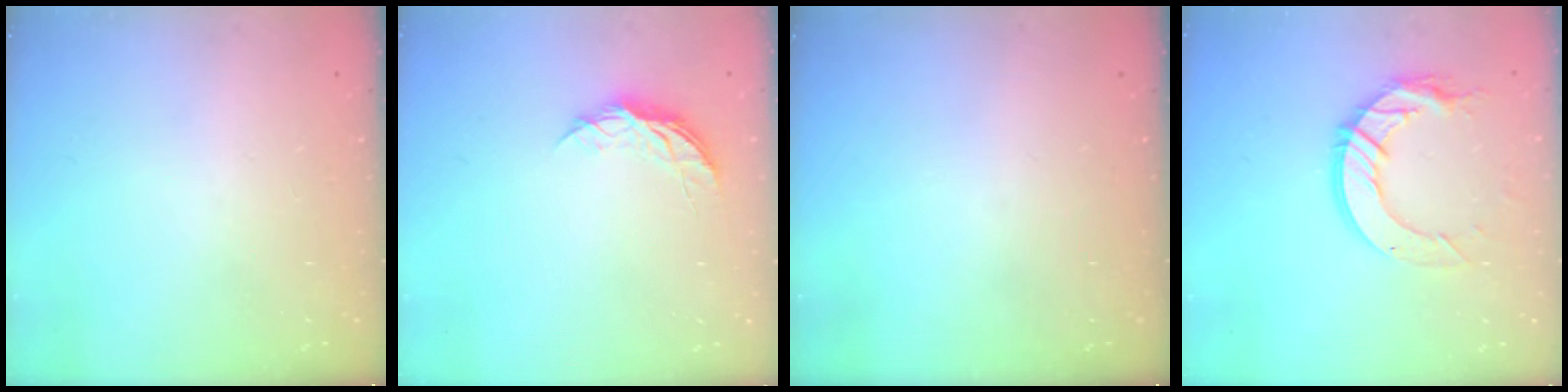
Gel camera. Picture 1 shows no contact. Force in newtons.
{"total": 5.2, "press": 5.1, "slide": 0.5}
{"total": 0.0}
{"total": 13.6, "press": 13.6, "slide": 1.2}